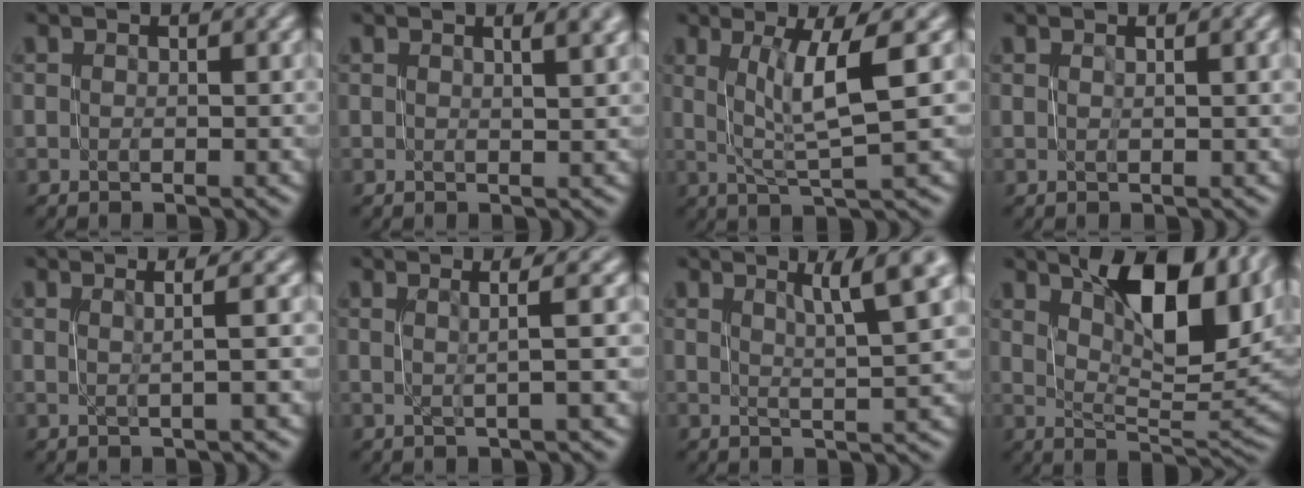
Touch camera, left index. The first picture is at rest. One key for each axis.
{"total": 3.5, "fx": 1.3, "fy": 1.4, "fz": 2.9, "tx": -0.014, "ty": 0.011, "tz": 0.009}
{"total": 5.3, "fx": 1.5, "fy": 0.9, "fz": 5.0, "tx": -0.084, "ty": 0.003, "tz": 0.028}
{"total": 2.4, "fx": 0.5, "fy": 0.8, "fz": 2.2, "tx": -0.020, "ty": 0.006, "tz": 0.003}
{"total": 2.2, "fx": 0.4, "fy": 0.4, "fz": 2.1, "tx": -0.033, "ty": 0.007, "tz": 0.002}
{"total": 2.5, "fx": 0.6, "fy": 0.3, "fz": 2.5, "tx": -0.039, "ty": 0.010, "tz": 0.006}
{"total": 5.7, "fx": 2.6, "fy": 0.9, "fz": 5.0, "tx": -0.058, "ty": 0.009, "tz": 0.042}
{"total": 11.9, "fx": 5.6, "fy": 4.6, "fz": 9.5, "tx": -0.135, "ty": 0.015, "tz": 0.095}